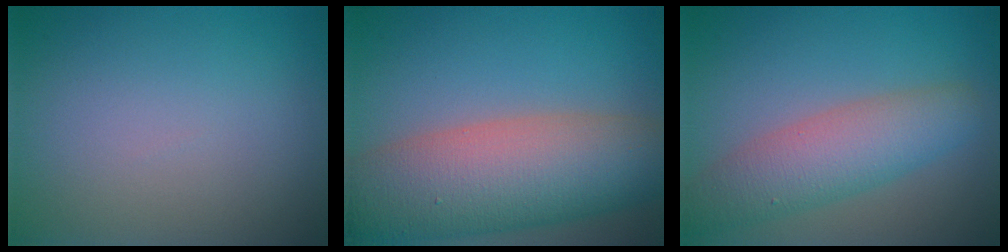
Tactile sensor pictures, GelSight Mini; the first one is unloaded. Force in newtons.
{"total": 11.6, "press": 11.6, "slide": 0.8}
{"total": 5.5, "press": 5.5, "slide": 0.2}